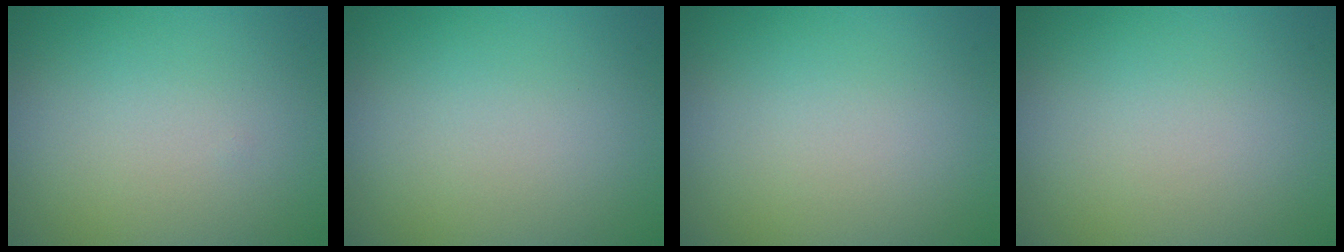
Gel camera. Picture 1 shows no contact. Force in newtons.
{"total": 0.0}
{"total": 0.0}
{"total": 0.0}